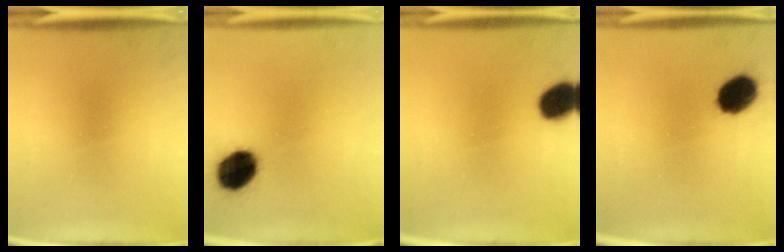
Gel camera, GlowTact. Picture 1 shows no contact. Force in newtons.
{"total": 11.8}
{"total": 9.1}
{"total": 9.4}